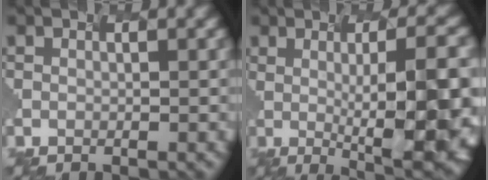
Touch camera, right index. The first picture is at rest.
{"total": 11.8, "force": [-0.7, 2.9, 11.4], "torque": [-0.129, 0.003, 0.009]}